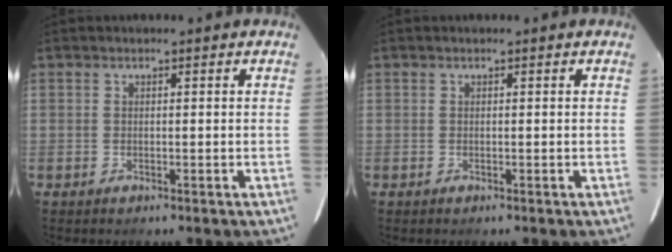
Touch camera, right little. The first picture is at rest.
{"total": 0.0}